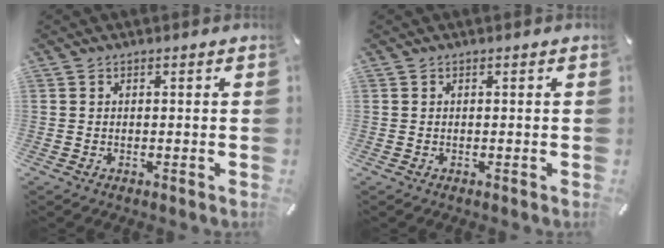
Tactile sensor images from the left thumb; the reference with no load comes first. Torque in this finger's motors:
{"motor_torque": [0.00, 0.00, 0.00, 0.01, 0.00]}